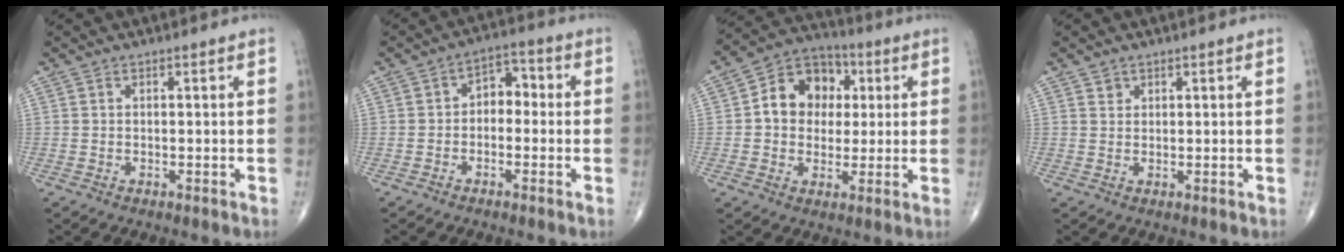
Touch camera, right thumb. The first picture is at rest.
{"total": 5.3, "force": [-0.5, 3.7, 3.7], "torque": [-0.029, 0.027, -0.024]}
{"total": 12.0, "force": [1.8, 9.7, 6.8], "torque": [-0.063, 0.016, 0.018]}
{"total": 1.1, "force": [0.8, 0.8, 0.1], "torque": [0.011, -0.004, 0.010]}